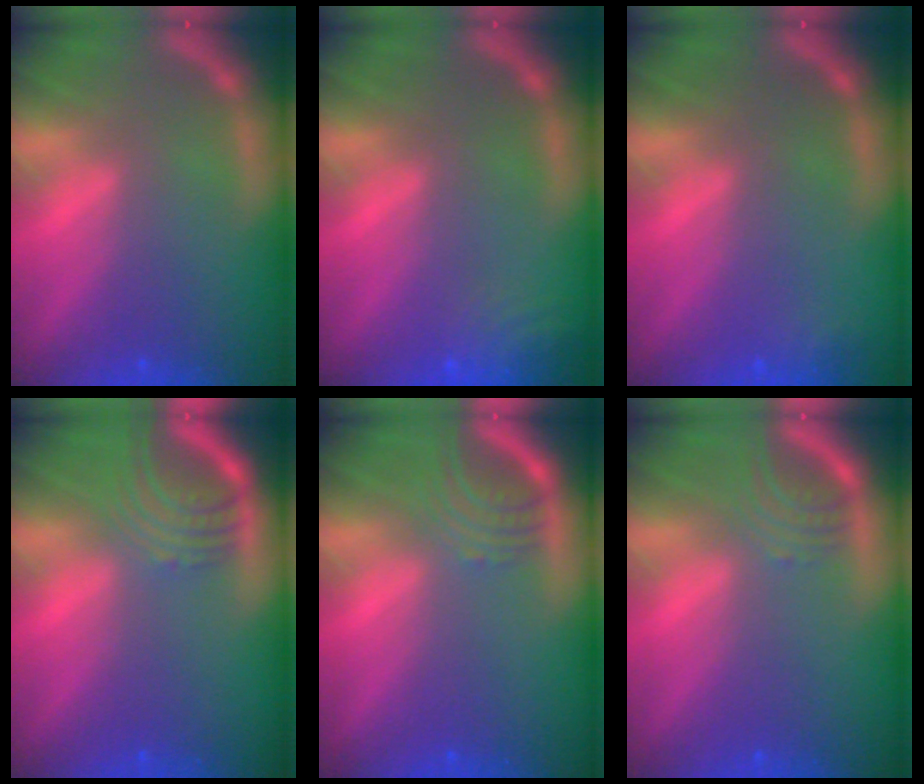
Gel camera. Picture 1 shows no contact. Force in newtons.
{"total": 4.6}
{"total": 0.9}
{"total": 5.5}
{"total": 3.9}
{"total": 3.0}